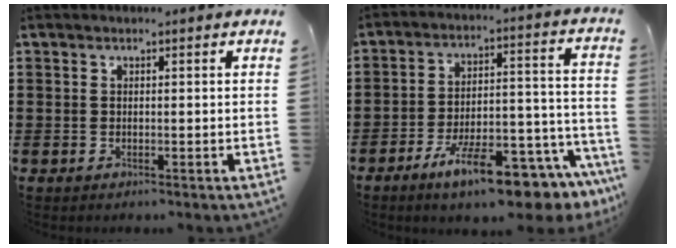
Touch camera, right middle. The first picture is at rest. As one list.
[{"total": 12.9, "force": [-9.6, 2.4, 8.4], "torque": [-0.135, 0.033, -0.167]}]